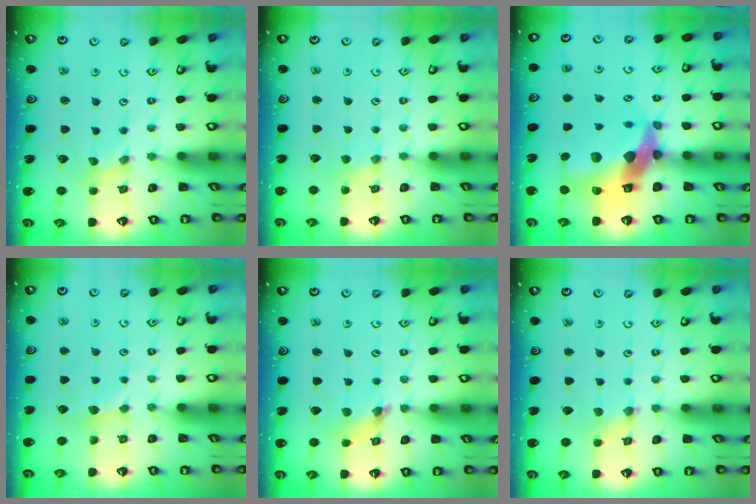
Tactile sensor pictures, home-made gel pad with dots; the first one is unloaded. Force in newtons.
{"total": 2.5, "press": 2.4, "slide": 0.4}
{"total": 19.8, "press": 19.6, "slide": 2.8}
{"total": 2.9, "press": 2.9, "slide": 0.4}
{"total": 4.9, "press": 4.9, "slide": 0.6}
{"total": 0.8, "press": 0.8, "slide": 0.2}